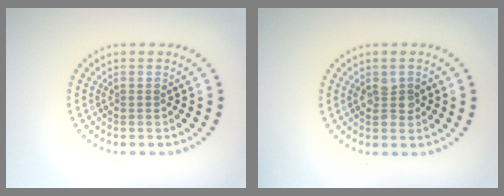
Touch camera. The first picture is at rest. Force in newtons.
{"total": 2.0, "press": 1.9, "slide": 0.2}